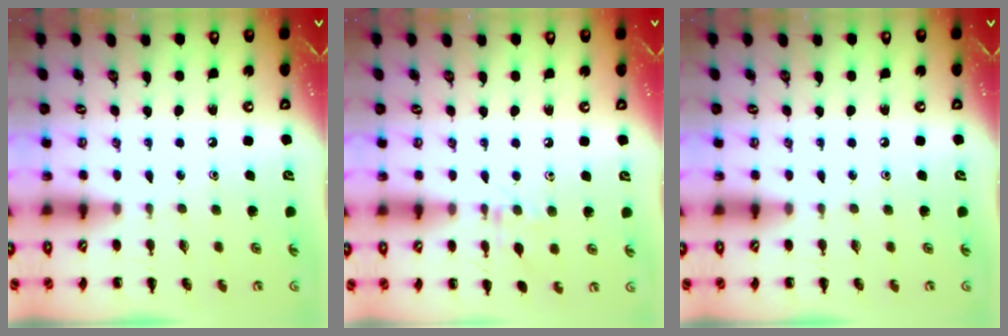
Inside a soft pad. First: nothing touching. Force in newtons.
{"total": 6.7, "press": 6.5, "slide": 1.5}
{"total": 0.0}